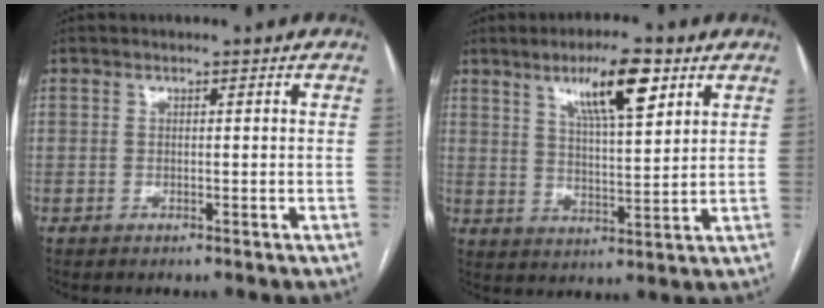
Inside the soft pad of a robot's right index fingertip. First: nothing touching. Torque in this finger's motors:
{"motor_torque": [0.84, 0.81, 0.38, 0.10]}